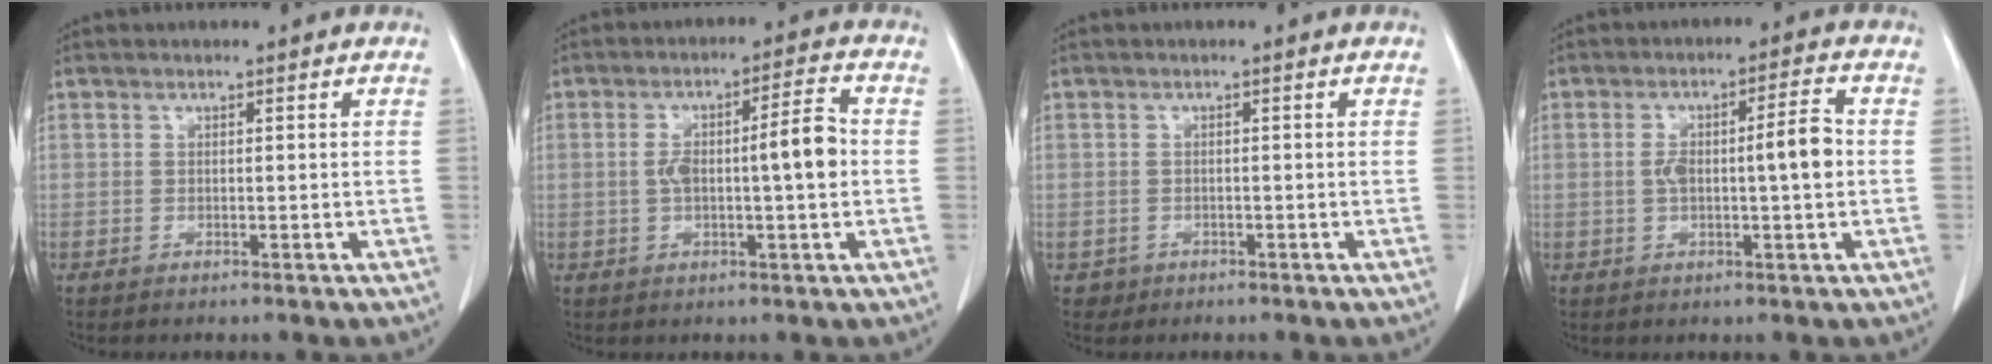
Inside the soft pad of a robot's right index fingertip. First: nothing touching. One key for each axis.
{"total": 8.5, "fx": -0.1, "fy": 1.4, "fz": 8.4, "tx": -0.145, "ty": 0.023, "tz": -0.002}
{"total": 1.6, "fx": -0.7, "fy": 1.5, "fz": -0.2, "tx": 0.002, "ty": 0.008, "tz": -0.010}
{"total": 7.4, "fx": -0.1, "fy": 1.2, "fz": 7.3, "tx": -0.130, "ty": 0.019, "tz": 0.000}